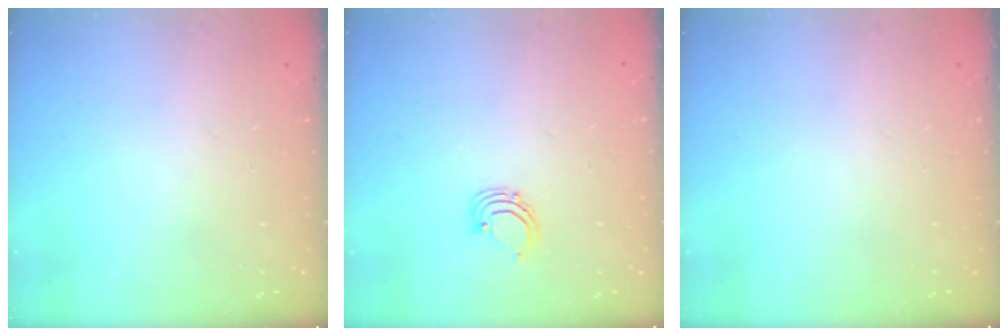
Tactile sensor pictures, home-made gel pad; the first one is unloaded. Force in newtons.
{"total": 2.9, "press": 2.9, "slide": 0.2}
{"total": 0.0}